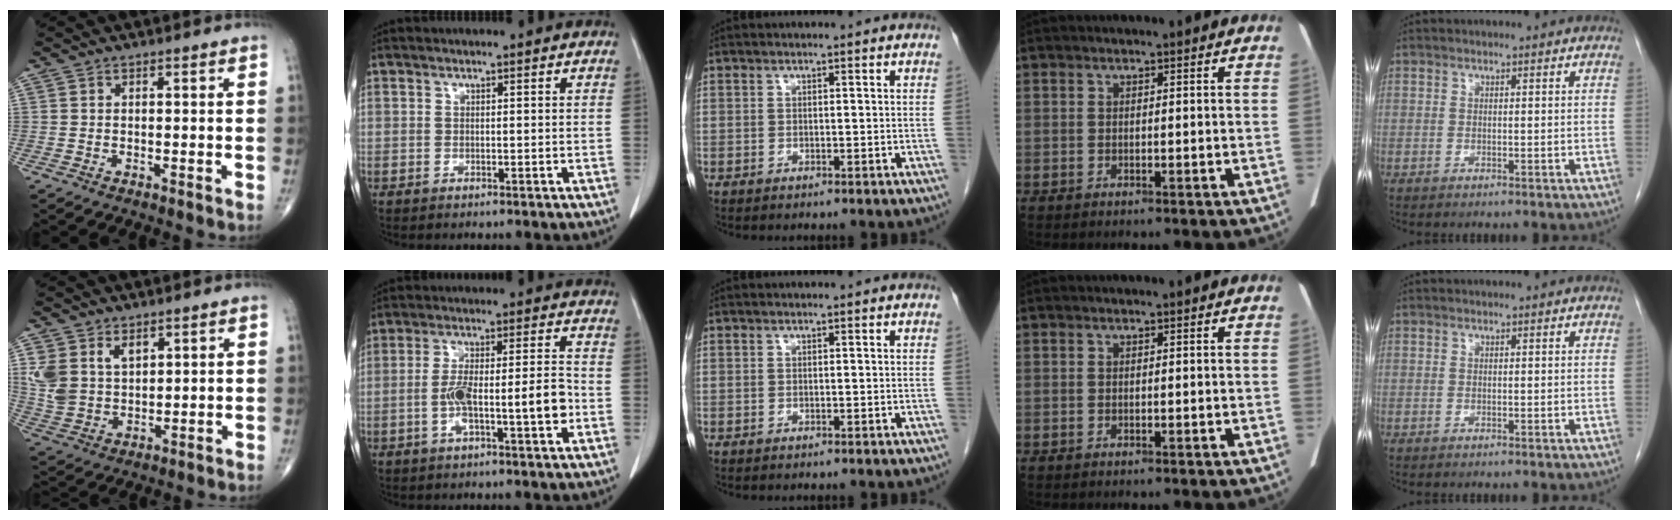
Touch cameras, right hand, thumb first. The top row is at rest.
{"thumb": {"total": 8.8, "force": [3.6, 6.0, 5.4], "torque": [-0.094, -0.011, 0.084]}, "index": {"total": 9.5, "force": [-2.5, 1.3, 9.1], "torque": [-0.162, 0.019, -0.041]}}